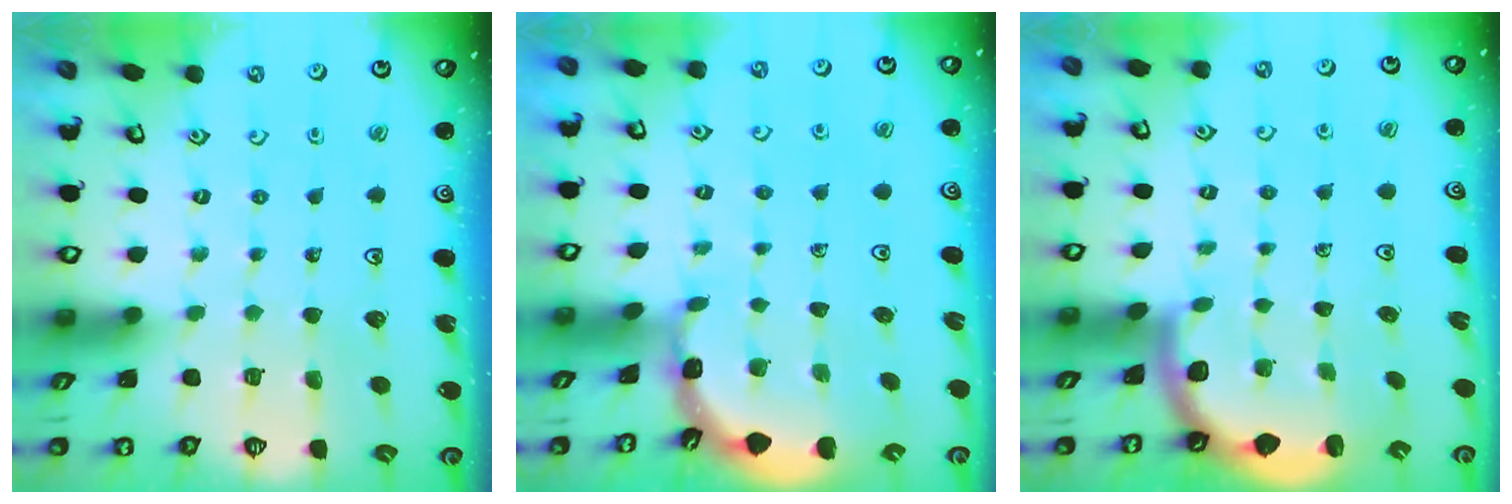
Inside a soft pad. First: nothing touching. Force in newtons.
{"total": 1.7, "press": 1.7, "slide": 0.1}
{"total": 1.8, "press": 1.8, "slide": 0.1}